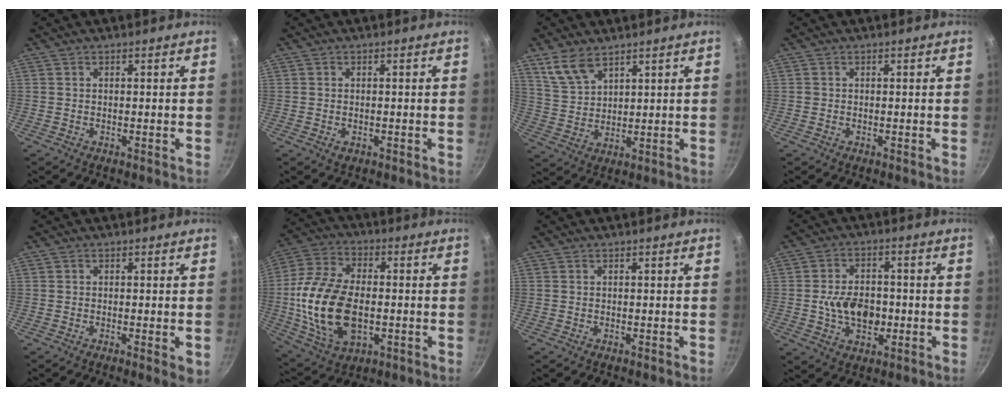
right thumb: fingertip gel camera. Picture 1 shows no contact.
{"total": 0.8, "force": [-0.3, 0.6, 0.5], "torque": [-0.009, 0.000, -0.003]}
{"total": 6.8, "force": [4.9, 3.3, 3.5], "torque": [-0.059, -0.018, 0.107]}
{"total": 0.0}
{"total": 2.8, "force": [-0.7, 0.6, 2.6], "torque": [-0.039, -0.009, -0.012]}
{"total": 19.4, "force": [-1.9, 11.7, 15.4], "torque": [-0.298, 0.015, -0.032]}
{"total": 0.0}
{"total": 9.4, "force": [-1.4, 6.4, 6.7], "torque": [-0.090, 0.011, -0.023]}